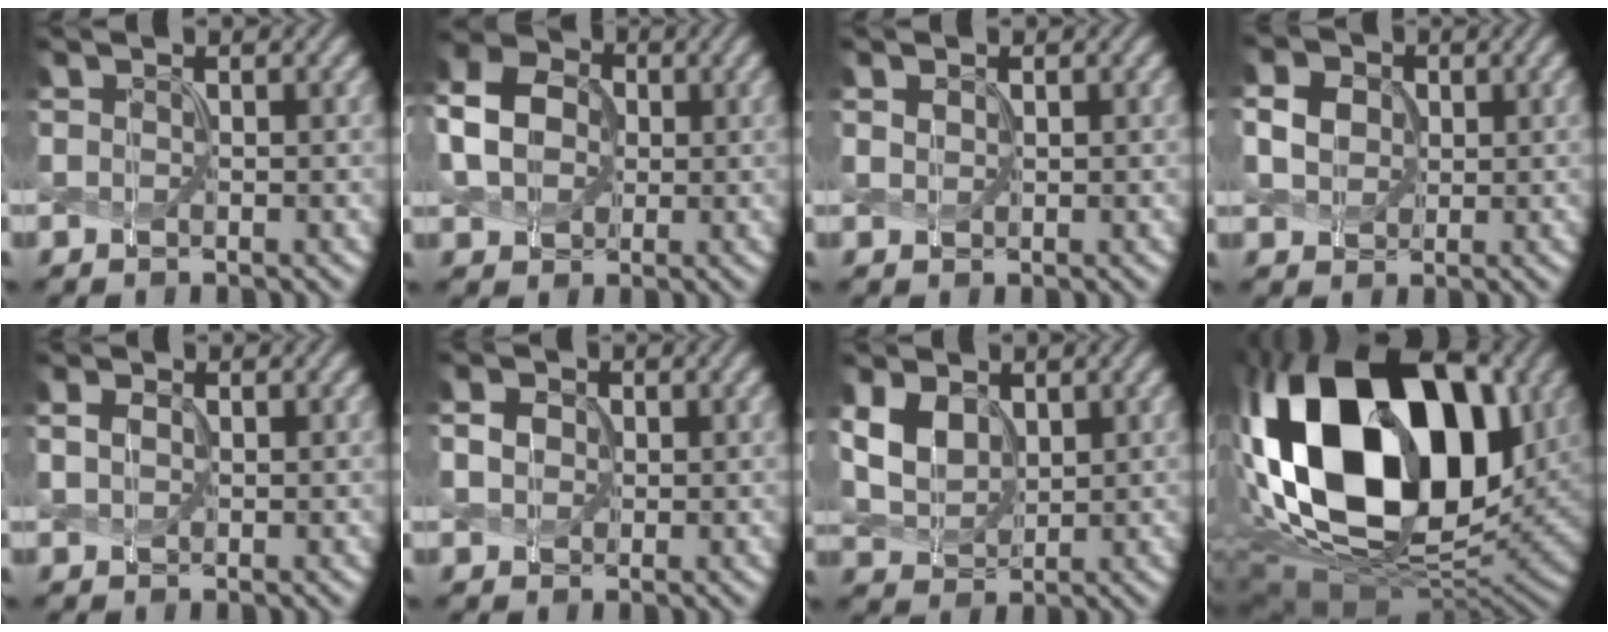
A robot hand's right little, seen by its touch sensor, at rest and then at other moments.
{"total": 5.4, "force": [0.0, 4.5, 3.0], "torque": [-0.083, 0.015, -0.002]}
{"total": 0.6, "force": [0.3, 0.4, 0.4], "torque": [-0.009, 0.004, 0.012]}
{"total": 3.4, "force": [0.6, 2.9, 1.6], "torque": [-0.054, 0.015, 0.007]}
{"total": 0.6, "force": [-0.2, 0.5, 0.3], "torque": [-0.016, 0.005, 0.005]}
{"total": 1.5, "force": [-0.1, 1.4, 0.6], "torque": [-0.021, 0.005, 0.002]}
{"total": 4.0, "force": [0.9, 2.9, 2.6], "torque": [-0.067, -0.001, 0.024]}
{"total": 21.2, "force": [3.2, 13.7, 15.9], "torque": [-0.359, 0.013, 0.063]}